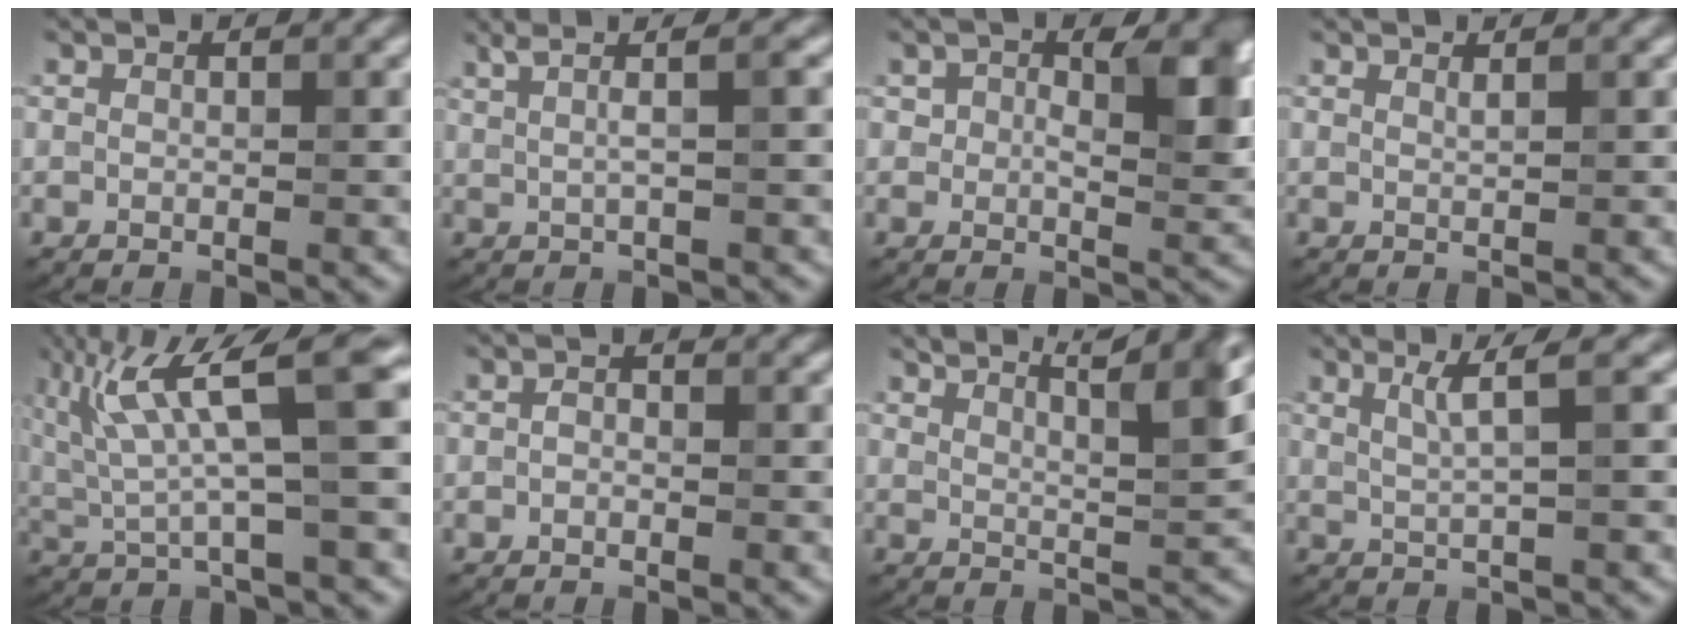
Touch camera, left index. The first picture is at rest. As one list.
[{"total": 4.3, "force": [2.2, 1.5, 3.4], "torque": [-0.038, 0.018, 0.008]}, {"total": 6.9, "force": [1.6, 4.0, 5.5], "torque": [-0.066, -0.001, 0.022]}, {"total": 0.7, "force": [0.5, 0.1, 0.4], "torque": [-0.001, -0.002, 0.009]}, {"total": 8.8, "force": [3.0, 1.4, 8.1], "torque": [-0.155, 0.015, 0.059]}, {"total": 0.8, "force": [-0.4, 0.5, 0.5], "torque": [-0.008, 0.002, -0.008]}, {"total": 5.8, "force": [4.1, 1.0, 4.0], "torque": [-0.044, 0.010, 0.053]}, {"total": 2.9, "force": [1.2, 0.4, 2.6], "torque": [-0.040, 0.004, 0.024]}]